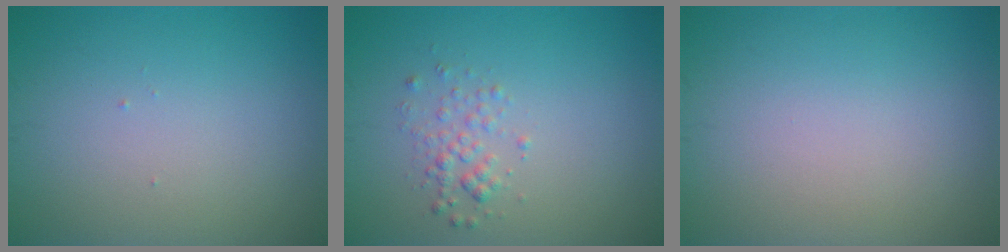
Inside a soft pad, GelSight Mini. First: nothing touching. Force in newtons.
{"total": 1.5, "press": 1.5, "slide": 0.1}
{"total": 0.0}